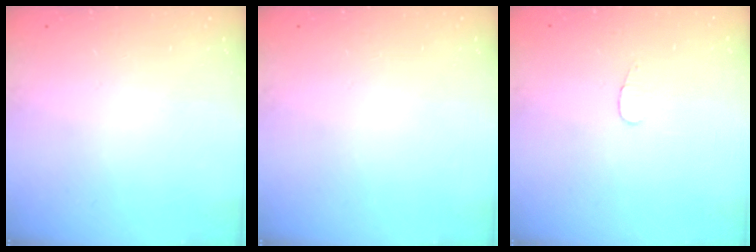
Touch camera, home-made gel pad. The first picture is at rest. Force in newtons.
{"total": 0.0}
{"total": 2.8, "press": 2.8, "slide": 0.3}